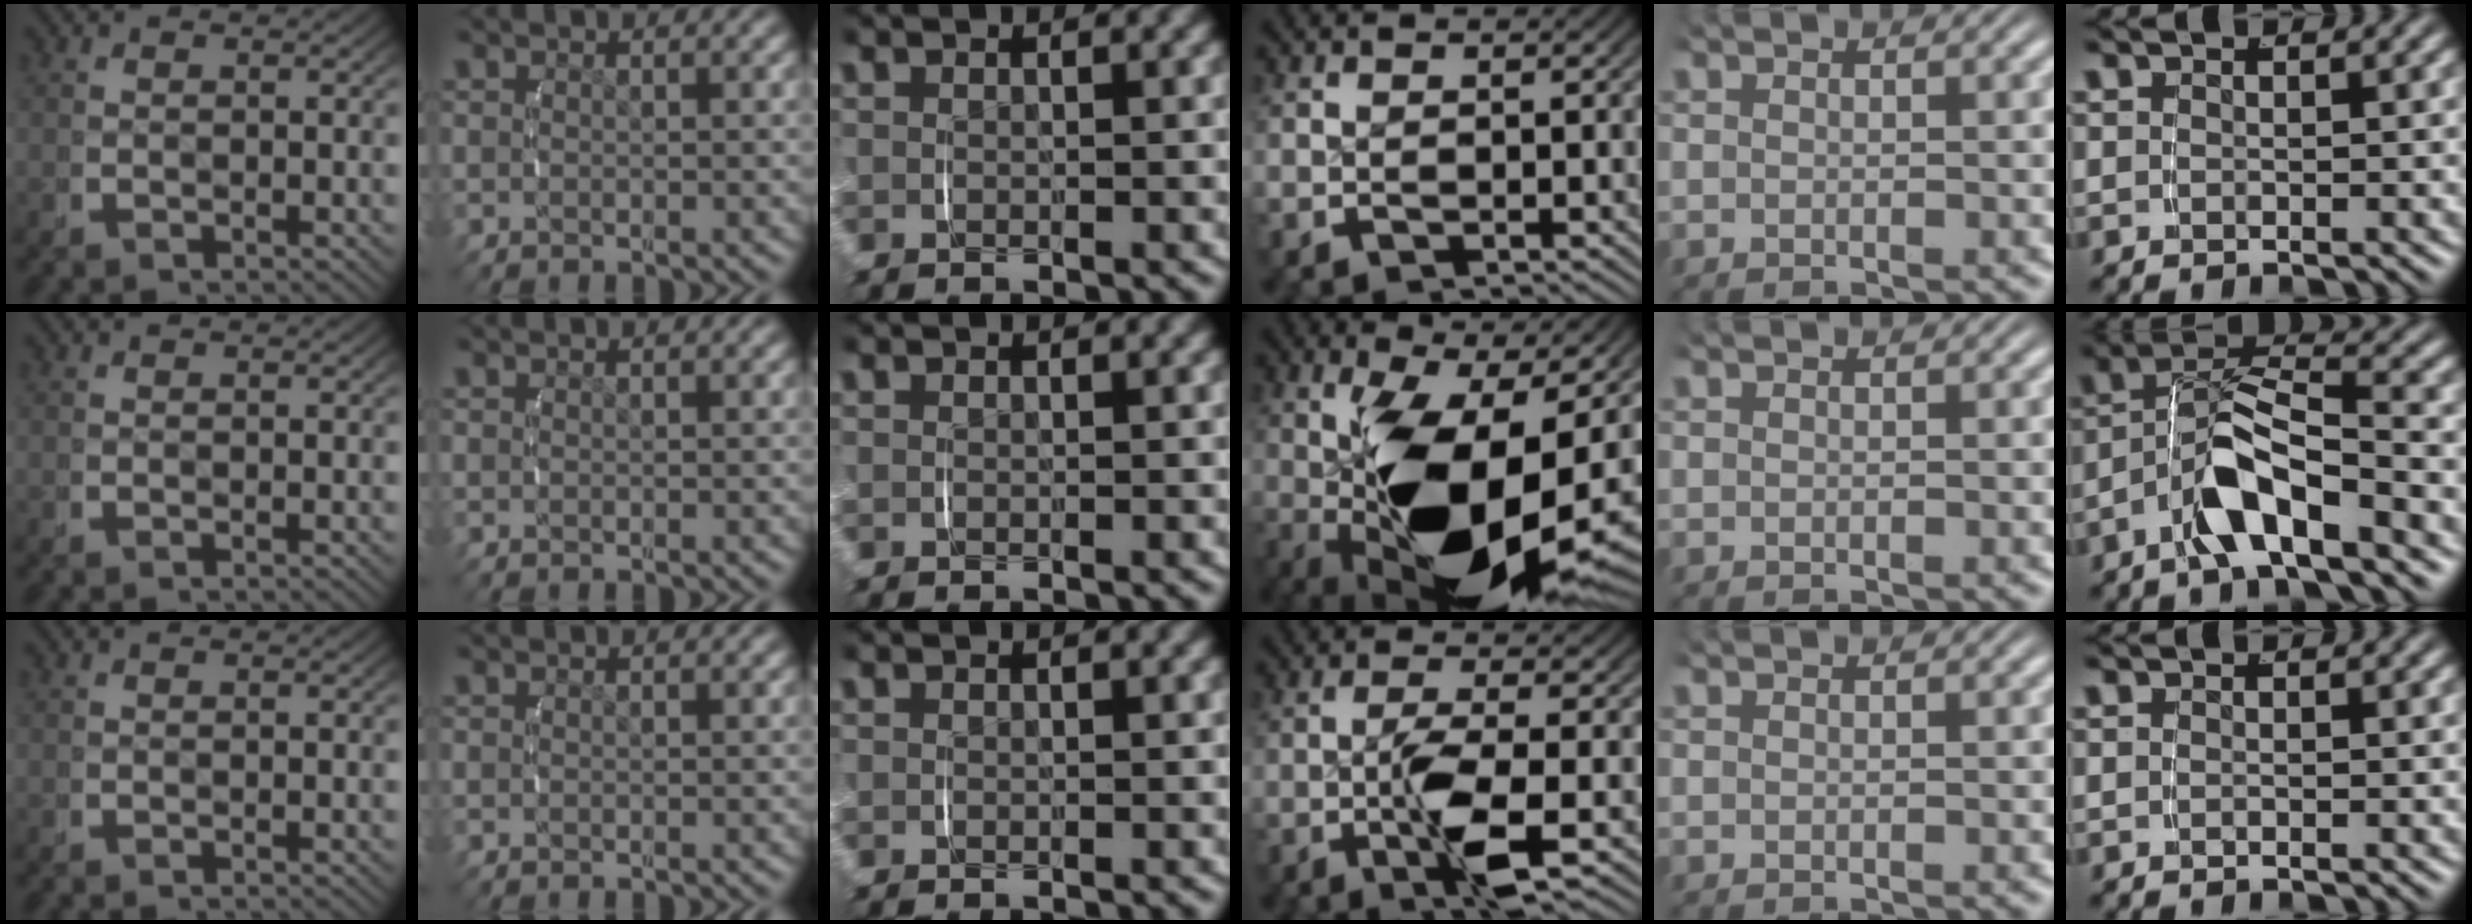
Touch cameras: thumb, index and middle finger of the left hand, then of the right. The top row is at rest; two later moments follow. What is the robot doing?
{"motion": "lift_and_place", "object": "jar lid"}